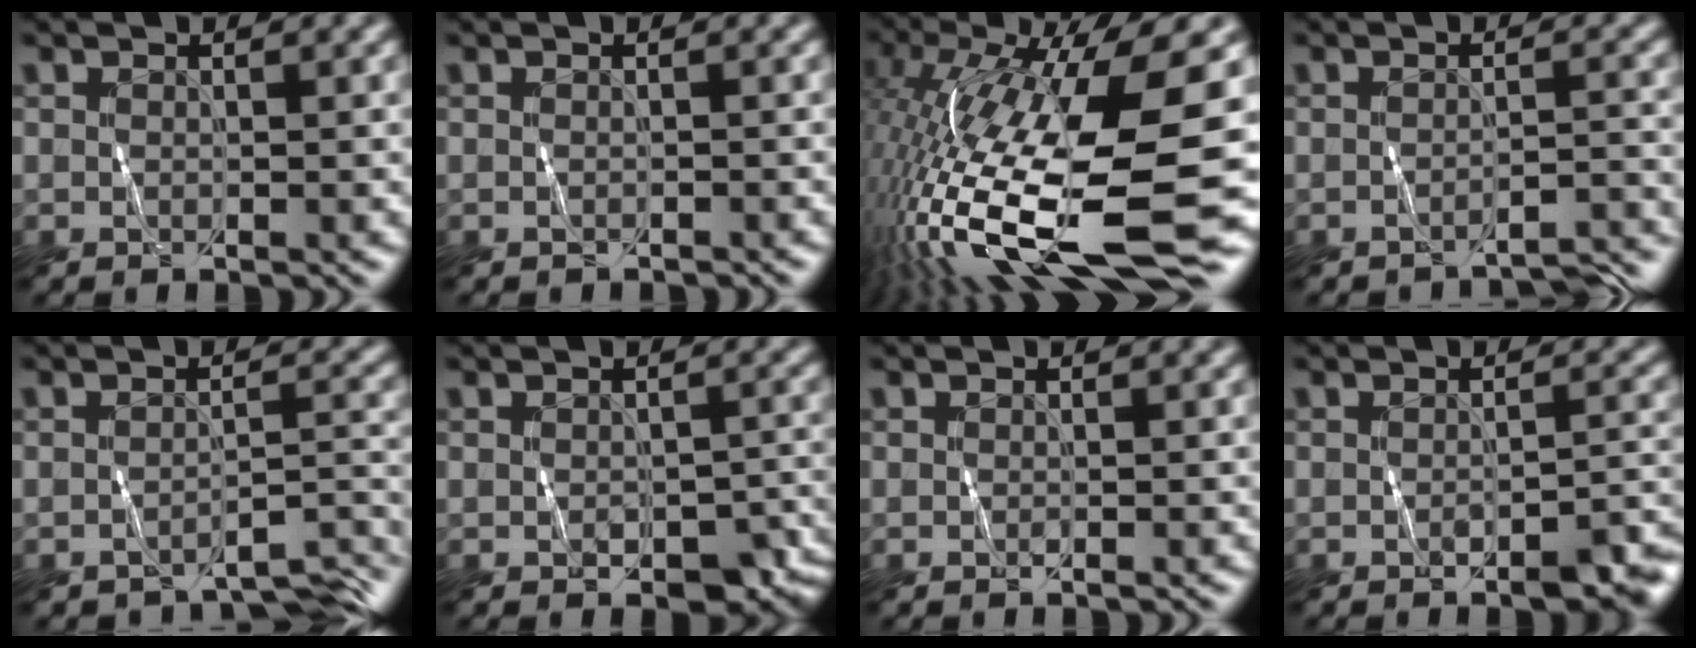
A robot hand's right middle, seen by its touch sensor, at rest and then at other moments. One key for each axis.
{"total": 0.7, "fx": -0.7, "fy": 0.0, "fz": 0.0, "tx": 0.001, "ty": -0.006, "tz": -0.012}
{"total": 18.4, "fx": -3.8, "fy": 5.1, "fz": 17.2, "tx": -0.332, "ty": -0.005, "tz": -0.069}
{"total": 3.5, "fx": -3.3, "fy": 0.3, "fz": 0.9, "tx": -0.004, "ty": 0.006, "tz": -0.046}
{"total": 3.6, "fx": -3.3, "fy": 0.5, "fz": 1.4, "tx": -0.015, "ty": -0.002, "tz": -0.043}
{"total": 3.4, "fx": -1.2, "fy": 2.2, "fz": 2.3, "tx": -0.027, "ty": -0.010, "tz": -0.010}
{"total": 0.0}
{"total": 3.1, "fx": -1.8, "fy": 1.0, "fz": 2.3, "tx": -0.033, "ty": 0.004, "tz": -0.024}